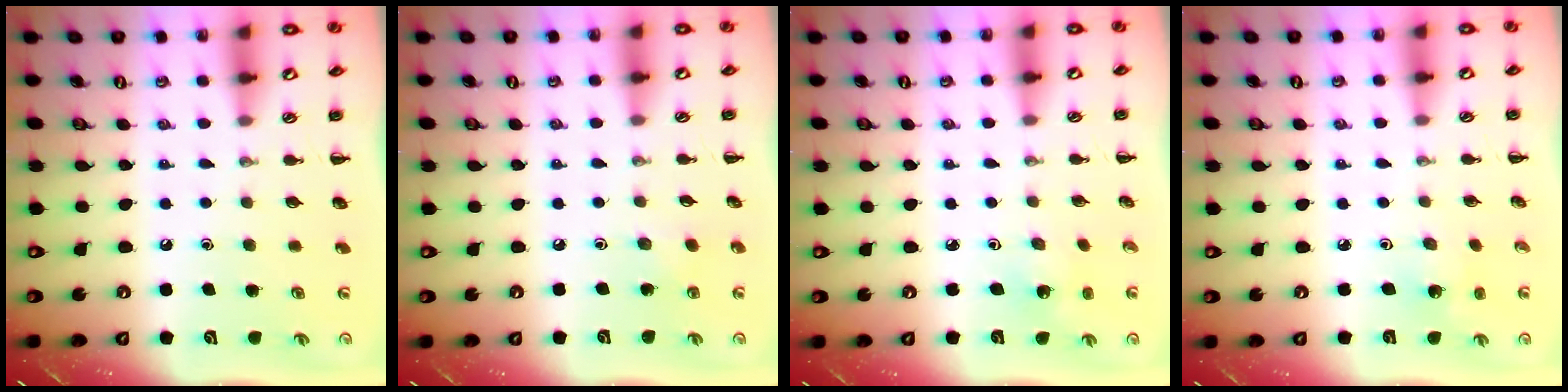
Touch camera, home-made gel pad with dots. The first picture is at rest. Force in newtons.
{"total": 2.6, "press": 2.5, "slide": 0.9}
{"total": 1.5, "press": 1.4, "slide": 0.5}
{"total": 1.4, "press": 1.2, "slide": 0.6}